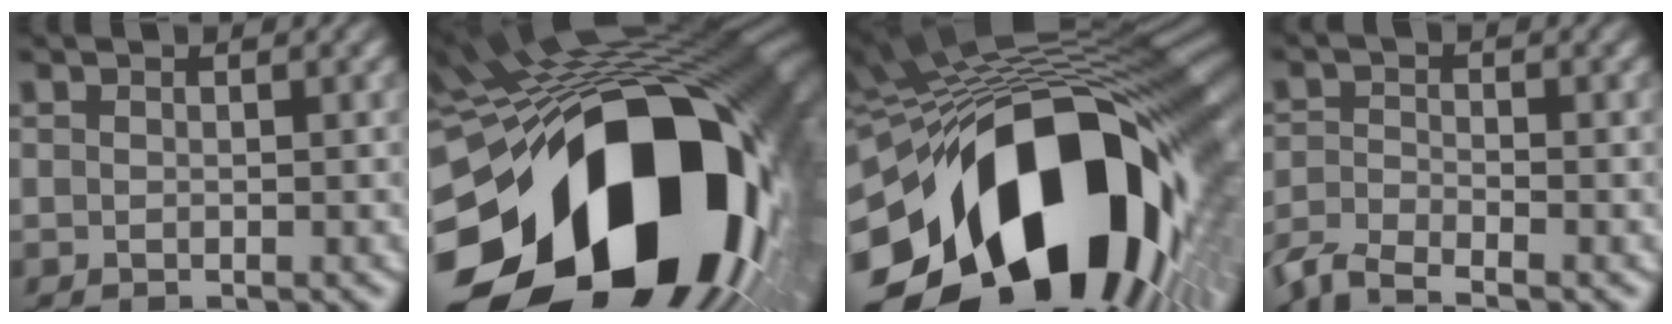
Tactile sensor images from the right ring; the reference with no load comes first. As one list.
[{"total": 37.2, "force": [-6.2, 22.8, 28.6], "torque": [-0.432, -0.049, -0.070]}, {"total": 30.0, "force": [-6.1, 18.4, 22.9], "torque": [-0.369, -0.039, -0.075]}, {"total": 4.3, "force": [-3.6, 1.9, 1.5], "torque": [-0.038, -0.017, -0.055]}]